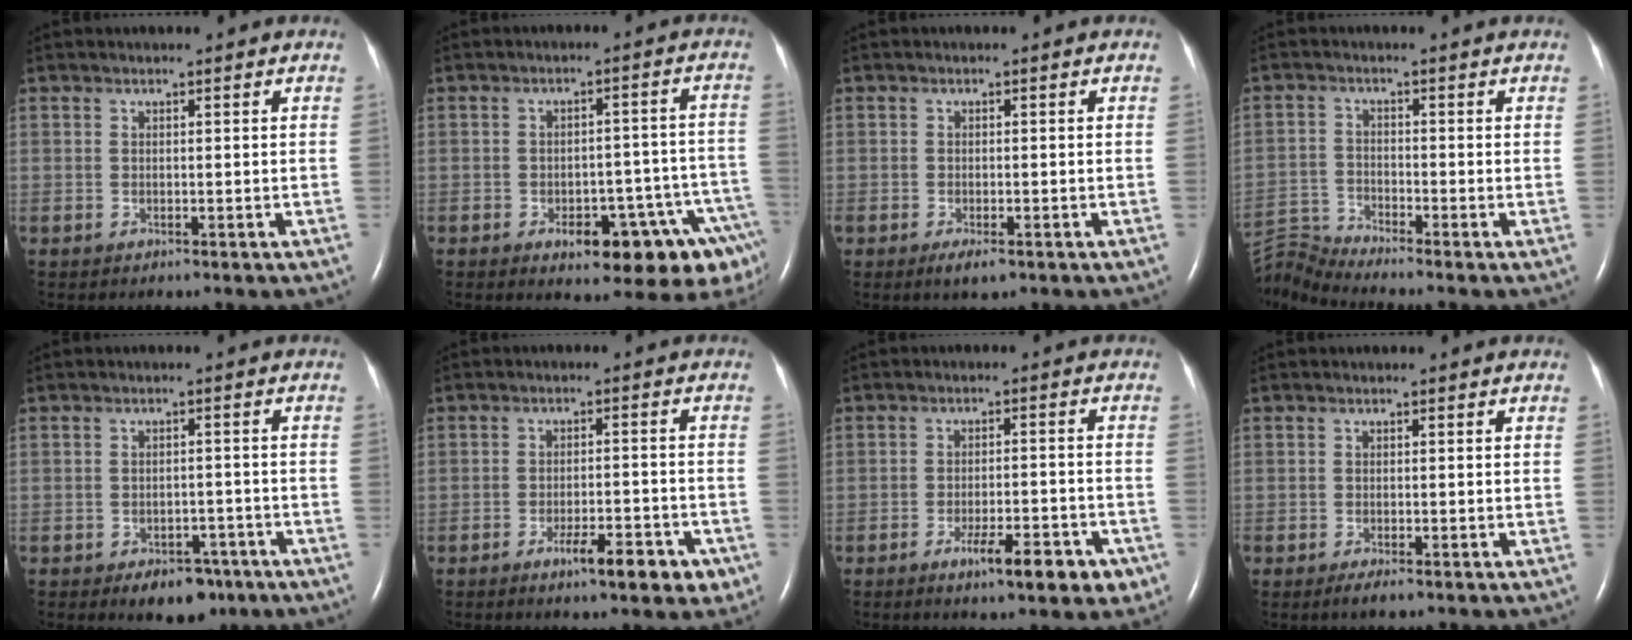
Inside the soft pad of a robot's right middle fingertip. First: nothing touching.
{"total": 13.8, "force": [-7.9, 4.2, 10.4], "torque": [-0.054, 0.036, -0.092]}
{"total": 2.3, "force": [-1.3, 0.7, 1.8], "torque": [-0.032, -0.003, -0.020]}
{"total": 6.1, "force": [-5.5, -2.4, -0.8], "torque": [-0.006, -0.006, -0.111]}
{"total": 6.0, "force": [-4.0, 3.3, 2.9], "torque": [-0.037, 0.006, -0.052]}
{"total": 6.9, "force": [-4.0, 1.7, 5.3], "torque": [-0.076, 0.000, -0.053]}
{"total": 7.9, "force": [-4.6, 1.8, 6.2], "torque": [-0.089, -0.003, -0.061]}
{"total": 1.7, "force": [-1.2, 0.3, 1.2], "torque": [-0.025, -0.004, -0.019]}